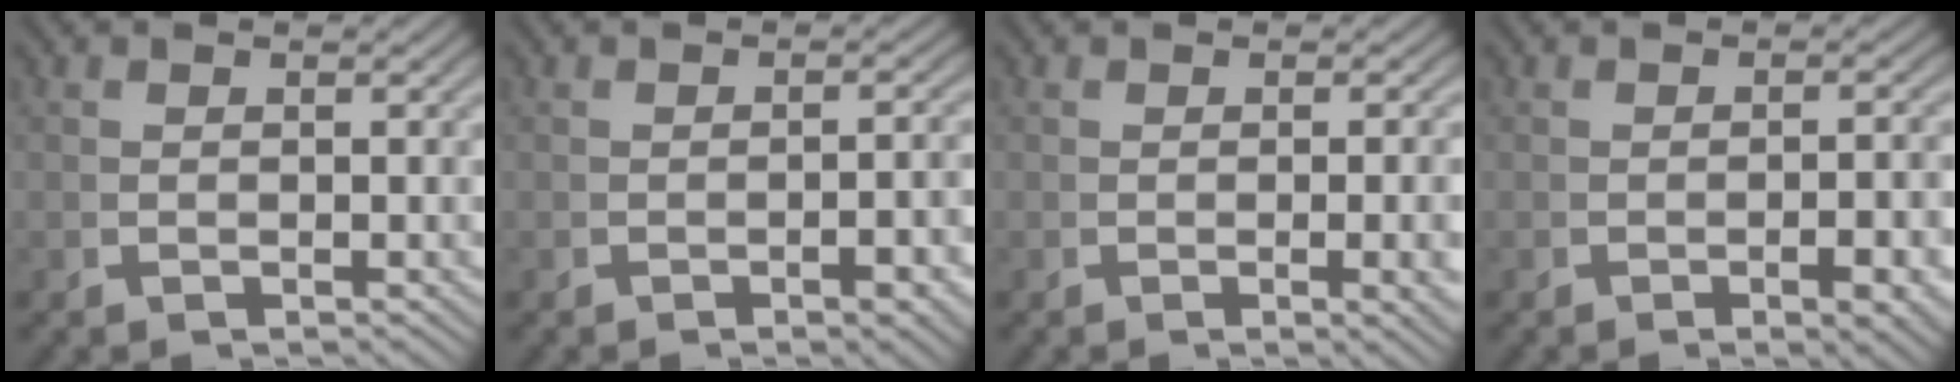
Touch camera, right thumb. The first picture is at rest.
{"total": 2.2, "force": [-1.1, 0.5, 1.9], "torque": [-0.022, 0.007, -0.017]}
{"total": 2.7, "force": [-0.4, 0.5, 2.6], "torque": [-0.033, 0.003, -0.007]}
{"total": 2.9, "force": [-1.1, 0.8, 2.6], "torque": [-0.032, 0.005, -0.018]}